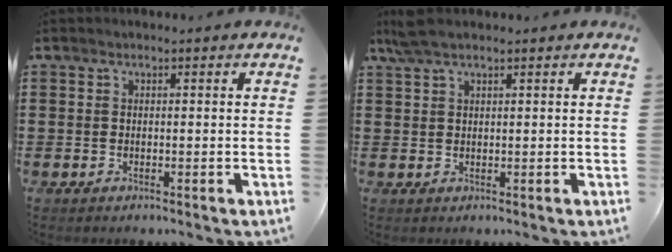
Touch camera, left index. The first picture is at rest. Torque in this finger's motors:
{"motor_torque": [1.29, -0.85, 0.37, 0.09]}